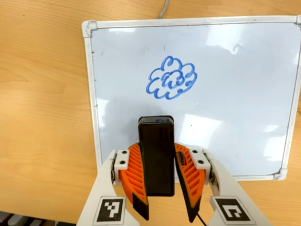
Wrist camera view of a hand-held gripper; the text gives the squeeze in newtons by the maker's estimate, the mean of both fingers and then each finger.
{"total": 9.5, "left": 8.0, "right": 10.9}